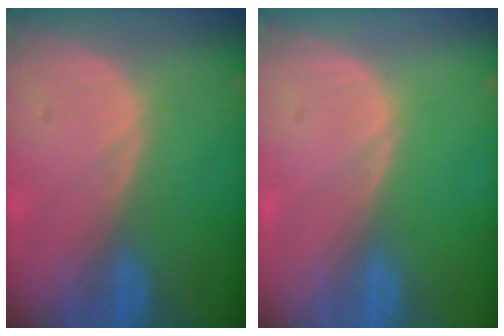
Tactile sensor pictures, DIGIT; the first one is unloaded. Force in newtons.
{"total": 0.0}